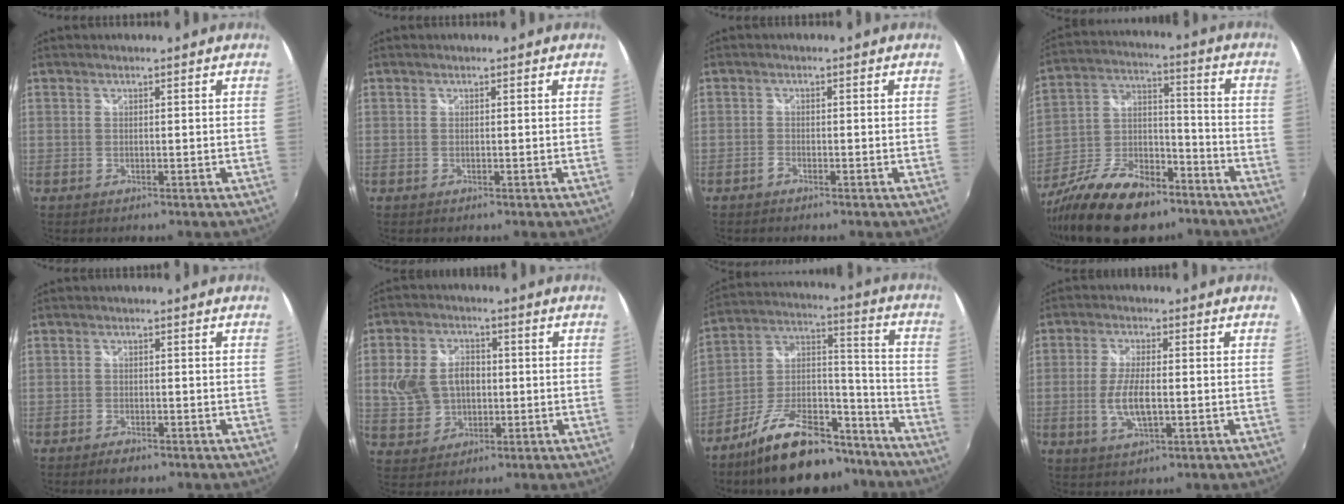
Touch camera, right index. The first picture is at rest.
{"total": 0.0}
{"total": 1.0, "force": [-0.9, 0.4, 0.3], "torque": [-0.010, 0.002, -0.019]}
{"total": 20.5, "force": [-14.2, 9.0, 11.8], "torque": [-0.244, -0.010, -0.241]}
{"total": 2.4, "force": [-1.9, 1.0, 1.2], "torque": [-0.030, -0.003, -0.033]}
{"total": 10.4, "force": [0.2, 8.0, 6.6], "torque": [-0.146, 0.018, 0.015]}
{"total": 21.6, "force": [-15.7, 8.8, 11.9], "torque": [-0.211, 0.029, -0.241]}
{"total": 6.8, "force": [-1.2, 2.3, 6.3], "torque": [-0.130, -0.005, -0.022]}